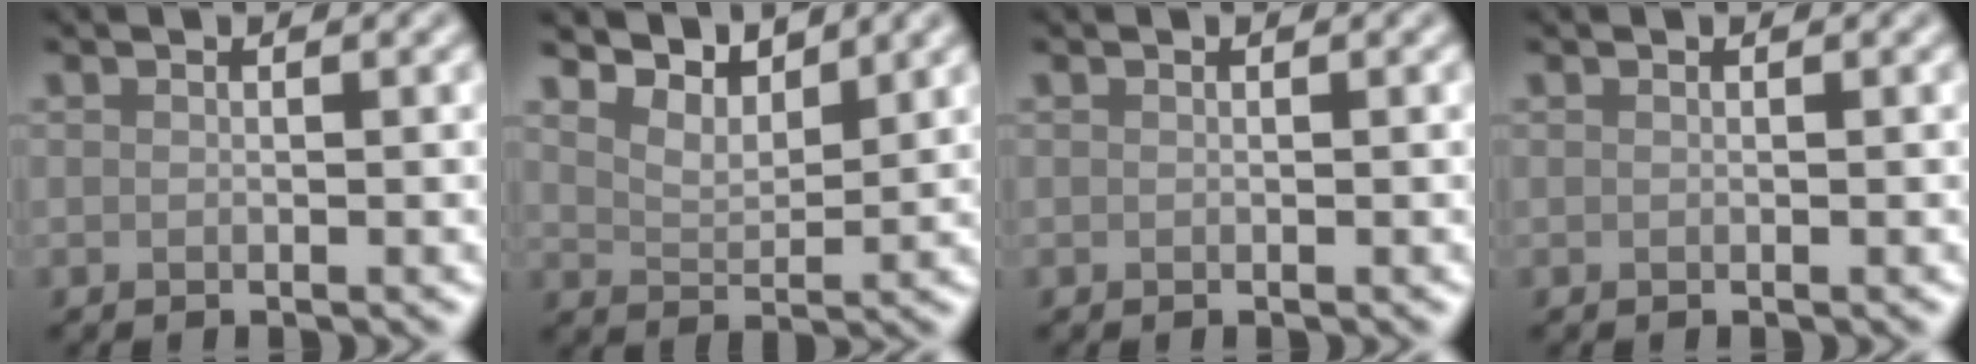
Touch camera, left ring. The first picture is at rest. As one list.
[{"total": 3.4, "force": [3.3, 0.5, 0.8], "torque": [-0.028, -0.005, 0.051]}, {"total": 0.0}, {"total": 0.0}]